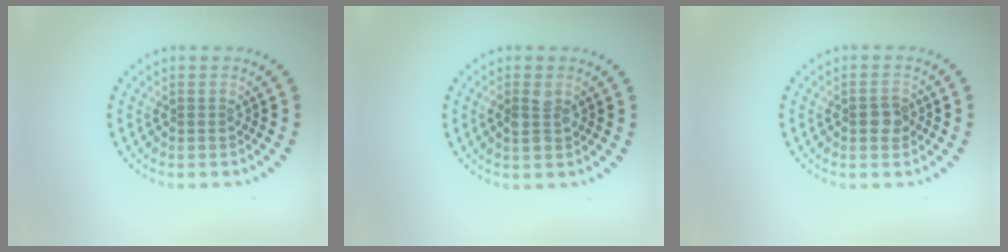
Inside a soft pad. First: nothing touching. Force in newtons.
{"total": 1.8, "press": 1.7, "slide": 0.2}
{"total": 1.7, "press": 1.7, "slide": 0.2}